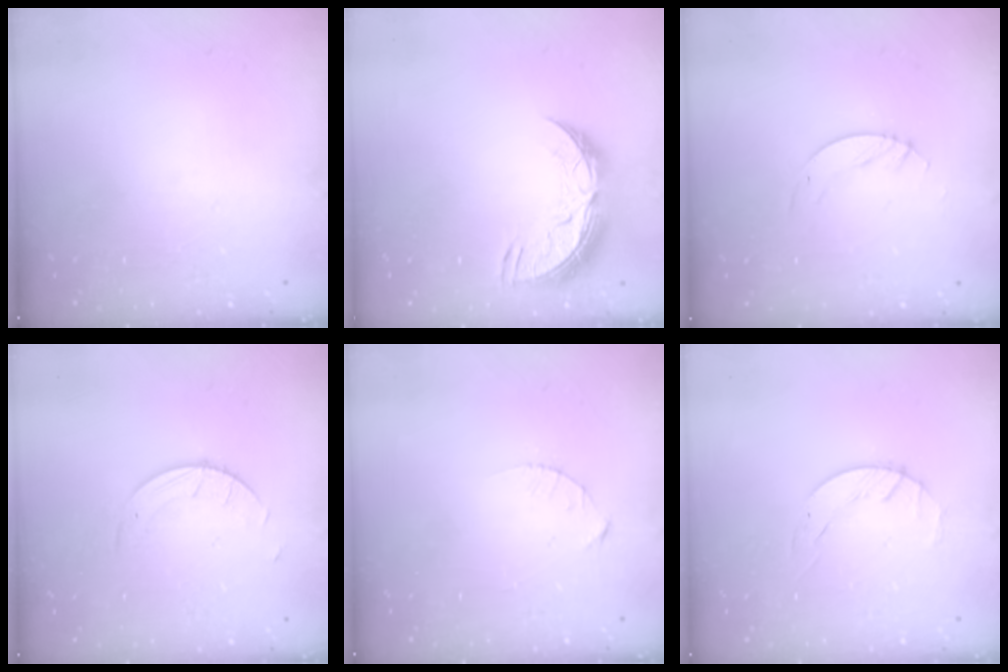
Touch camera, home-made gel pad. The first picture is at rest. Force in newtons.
{"total": 11.2, "press": 11.2, "slide": 0.7}
{"total": 4.2, "press": 4.1, "slide": 0.4}
{"total": 2.7, "press": 2.7, "slide": 0.3}
{"total": 2.1, "press": 2.1, "slide": 0.3}
{"total": 1.8, "press": 1.7, "slide": 0.3}